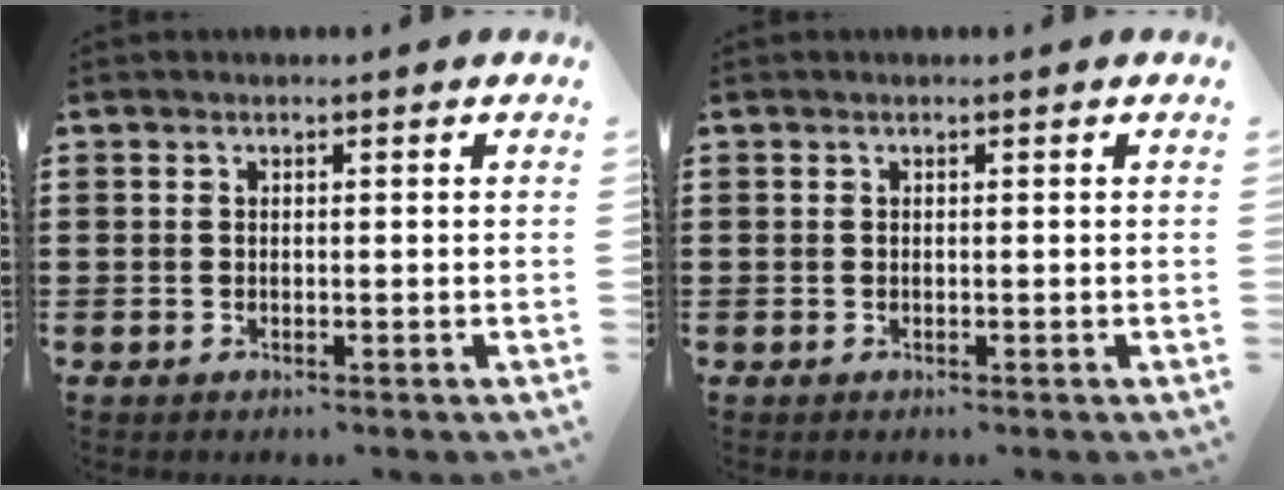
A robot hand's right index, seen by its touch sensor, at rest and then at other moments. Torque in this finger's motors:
{"motor_torque": [0.23, -0.22, 0.01, 0.00]}